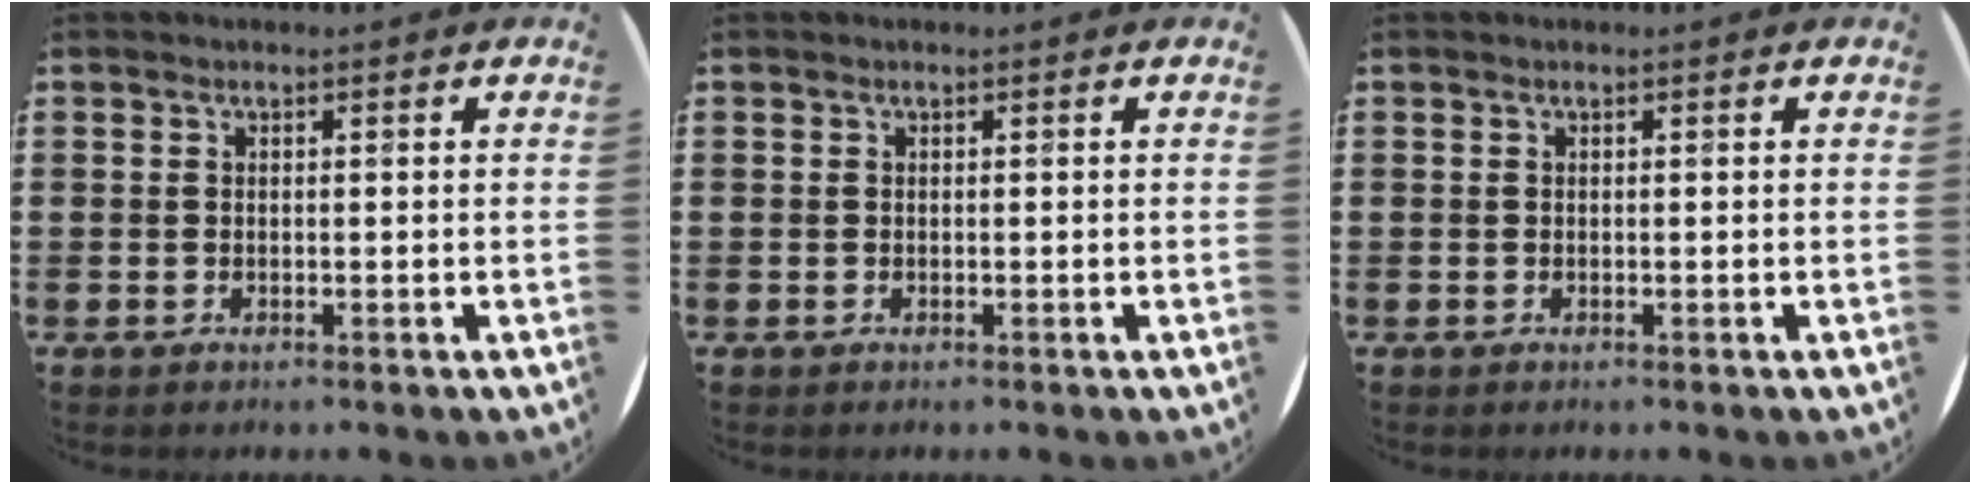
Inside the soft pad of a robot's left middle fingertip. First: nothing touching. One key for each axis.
{"total": 0.0}
{"total": 0.0}